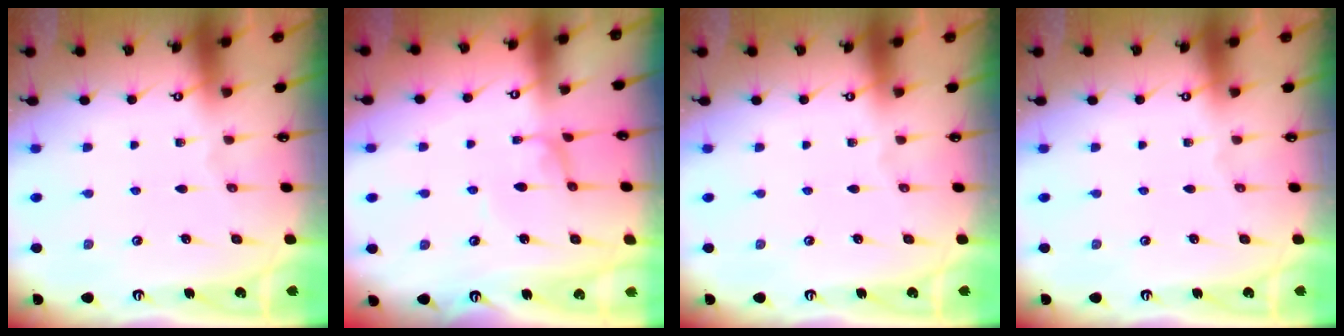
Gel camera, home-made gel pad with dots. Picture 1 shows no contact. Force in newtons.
{"total": 0.6, "press": 0.5, "slide": 0.2}
{"total": 0.0}
{"total": 0.0}